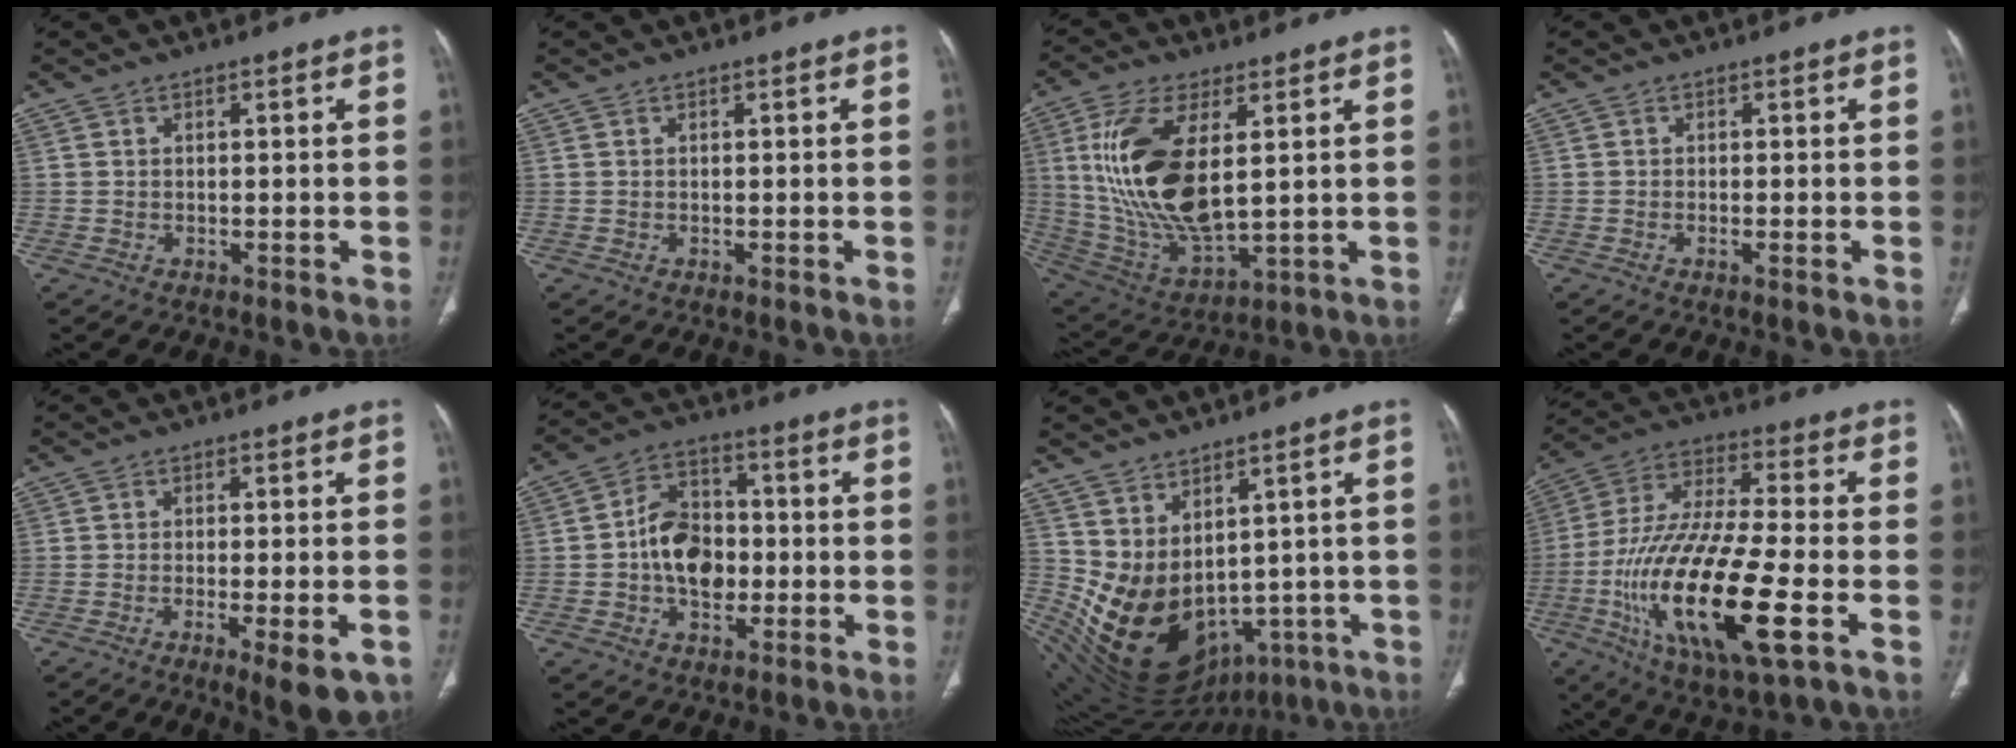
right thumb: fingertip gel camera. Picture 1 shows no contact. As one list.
[{"total": 0.0}, {"total": 20.0, "force": [3.9, 9.1, 17.3], "torque": [-0.353, -0.023, 0.086]}, {"total": 1.2, "force": [-0.5, 0.2, 1.1], "torque": [-0.024, -0.002, -0.011]}, {"total": 8.7, "force": [-4.2, 2.2, 7.2], "torque": [-0.096, -0.006, -0.059]}, {"total": 11.6, "force": [-1.4, 8.3, 7.9], "torque": [-0.103, 0.026, -0.029]}, {"total": 15.7, "force": [-0.6, 10.8, 11.4], "torque": [-0.180, -0.018, 0.037]}, {"total": 25.4, "force": [-7.1, 7.6, 23.2], "torque": [-0.491, 0.000, -0.118]}]